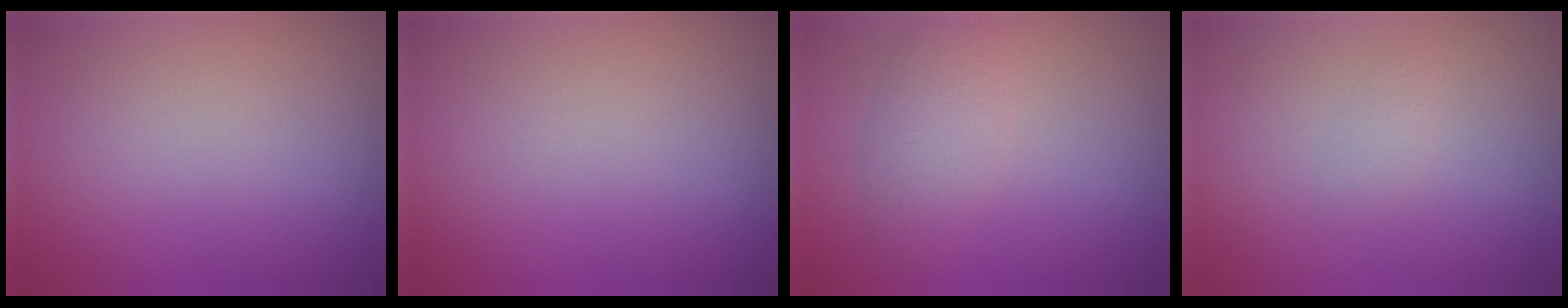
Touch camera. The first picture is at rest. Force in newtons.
{"total": 0.0}
{"total": 2.9, "press": 2.9, "slide": 0.1}
{"total": 0.9, "press": 0.9, "slide": 0.0}